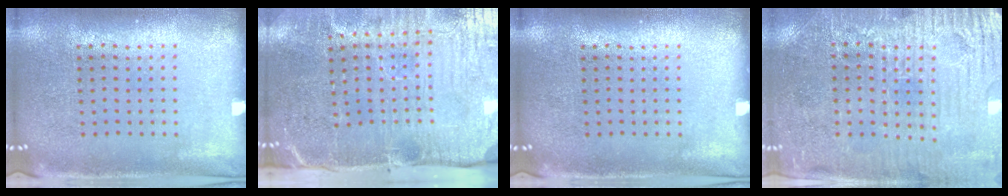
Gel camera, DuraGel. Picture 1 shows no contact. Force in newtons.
{"total": 5.4, "press": 4.4, "slide": 3.1}
{"total": 0.0}
{"total": 3.6, "press": 3.4, "slide": 1.2}